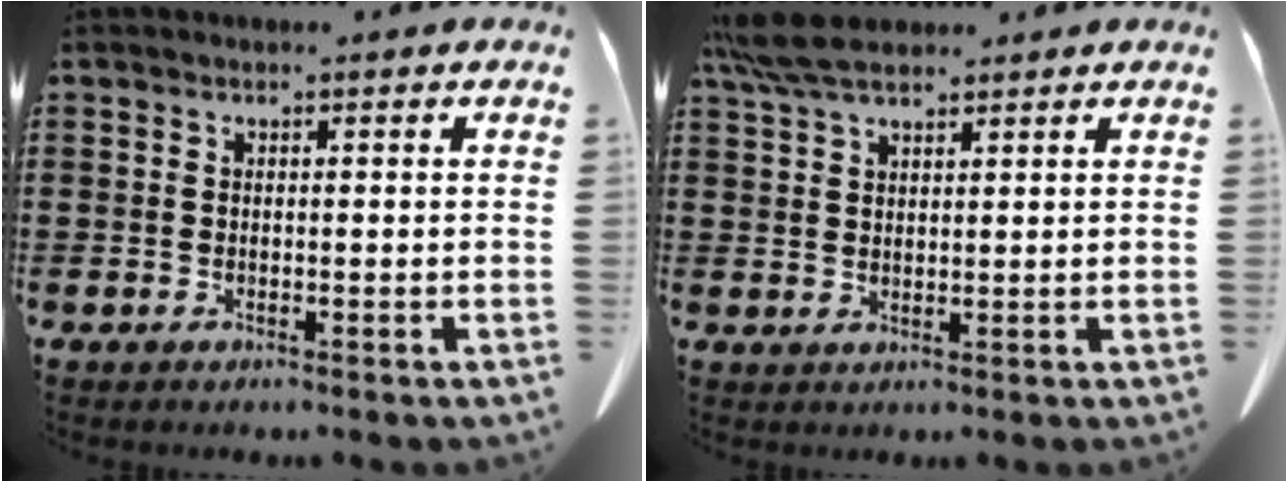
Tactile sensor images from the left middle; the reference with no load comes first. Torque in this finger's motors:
{"motor_torque": [0.44, 0.07, 0.19, 0.09]}